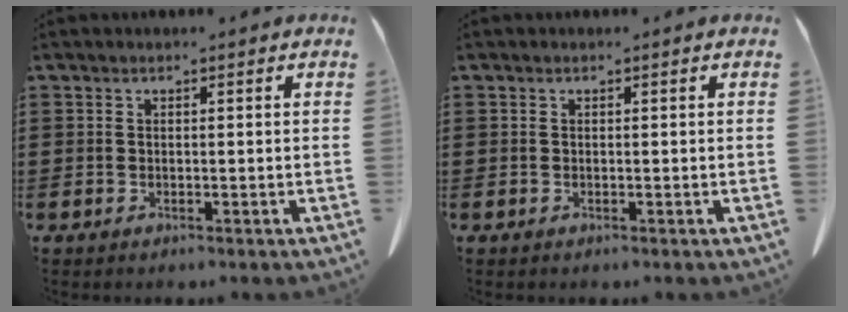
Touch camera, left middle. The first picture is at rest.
{"total": 0.0}